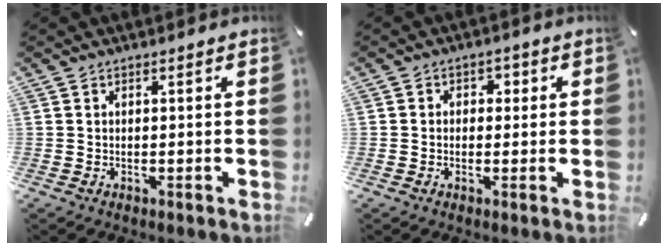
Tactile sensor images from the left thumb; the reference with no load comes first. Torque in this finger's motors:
{"motor_torque": [0.18, -0.28, 0.03, 0.27, 0.00]}